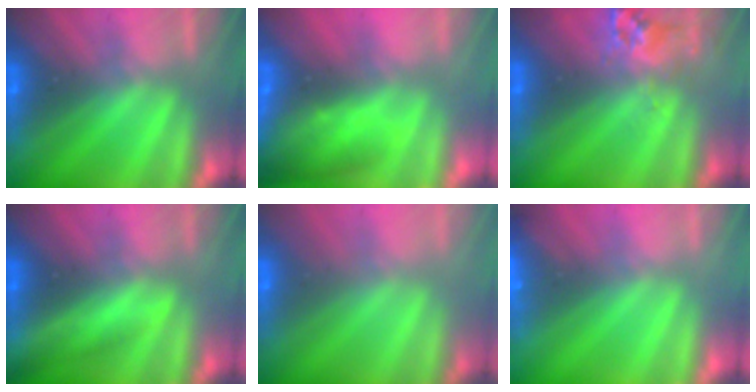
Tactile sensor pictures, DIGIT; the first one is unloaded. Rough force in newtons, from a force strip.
{"total": 14.6}
{"total": 2.5}
{"total": 3.4}
{"total": 2.9}
{"total": 7.1}